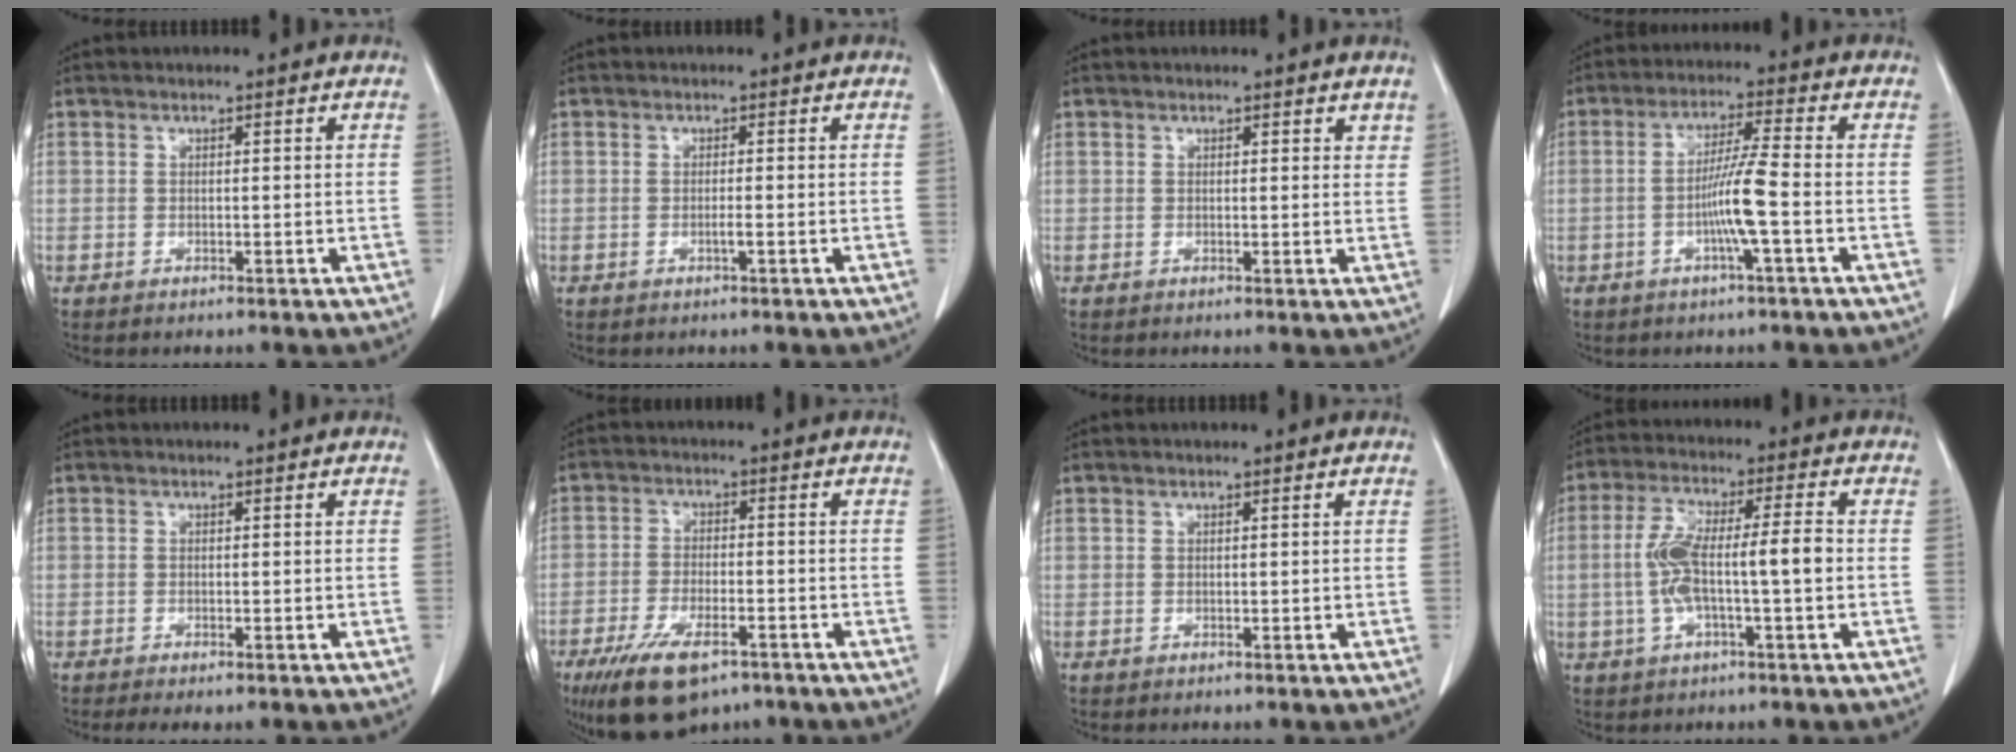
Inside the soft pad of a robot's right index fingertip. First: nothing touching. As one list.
[{"total": 0.9, "force": [-0.3, -0.1, 0.9], "torque": [-0.018, -0.001, -0.006]}, {"total": 1.6, "force": [1.3, 0.6, 0.7], "torque": [0.002, -0.003, 0.012]}, {"total": 6.8, "force": [-1.7, -0.8, 6.5], "torque": [-0.128, 0.000, -0.035]}, {"total": 1.7, "force": [-0.8, 0.4, 1.4], "torque": [-0.023, -0.005, -0.012]}, {"total": 10.8, "force": [-7.0, 4.0, 7.2], "torque": [-0.135, -0.016, -0.116]}, {"total": 0.0}, {"total": 9.2, "force": [-1.0, 1.4, 9.1], "torque": [-0.181, 0.022, -0.021]}]